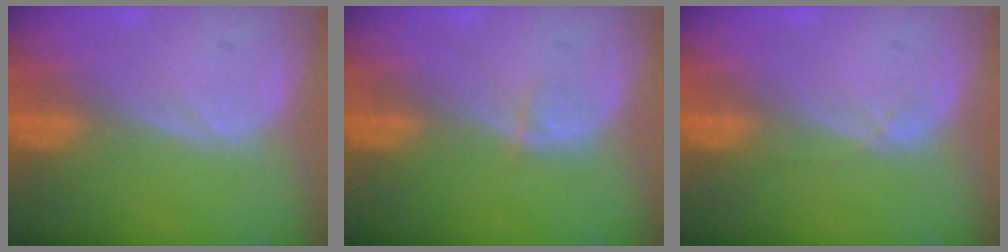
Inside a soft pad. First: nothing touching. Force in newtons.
{"total": 0.8, "press": 0.8, "slide": 0.1}
{"total": 0.9, "press": 0.8, "slide": 0.2}